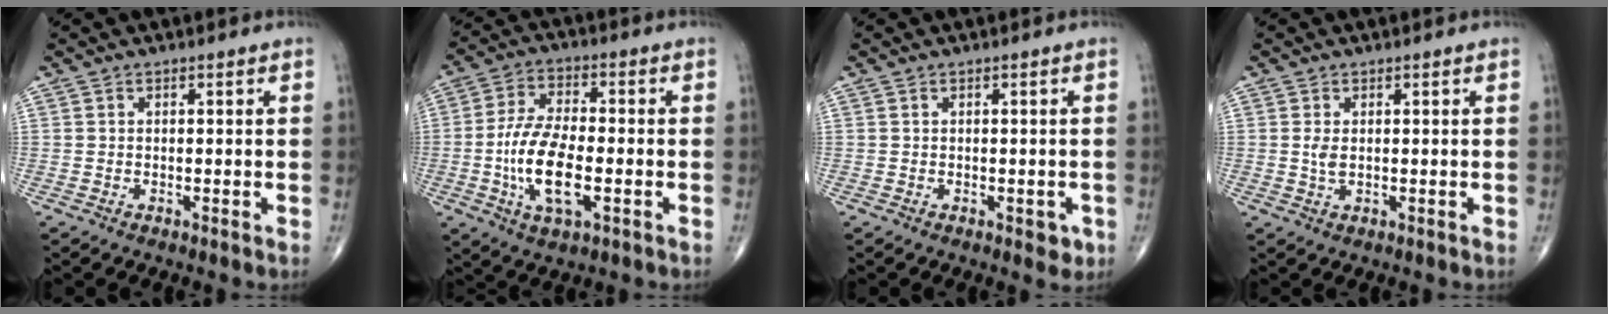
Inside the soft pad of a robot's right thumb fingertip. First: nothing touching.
{"total": 12.7, "force": [-2.7, 5.4, 11.1], "torque": [-0.219, 0.009, -0.051]}
{"total": 2.3, "force": [-0.7, 1.3, 1.7], "torque": [-0.006, 0.000, -0.006]}
{"total": 1.9, "force": [0.2, 1.0, 1.6], "torque": [-0.033, -0.003, 0.008]}